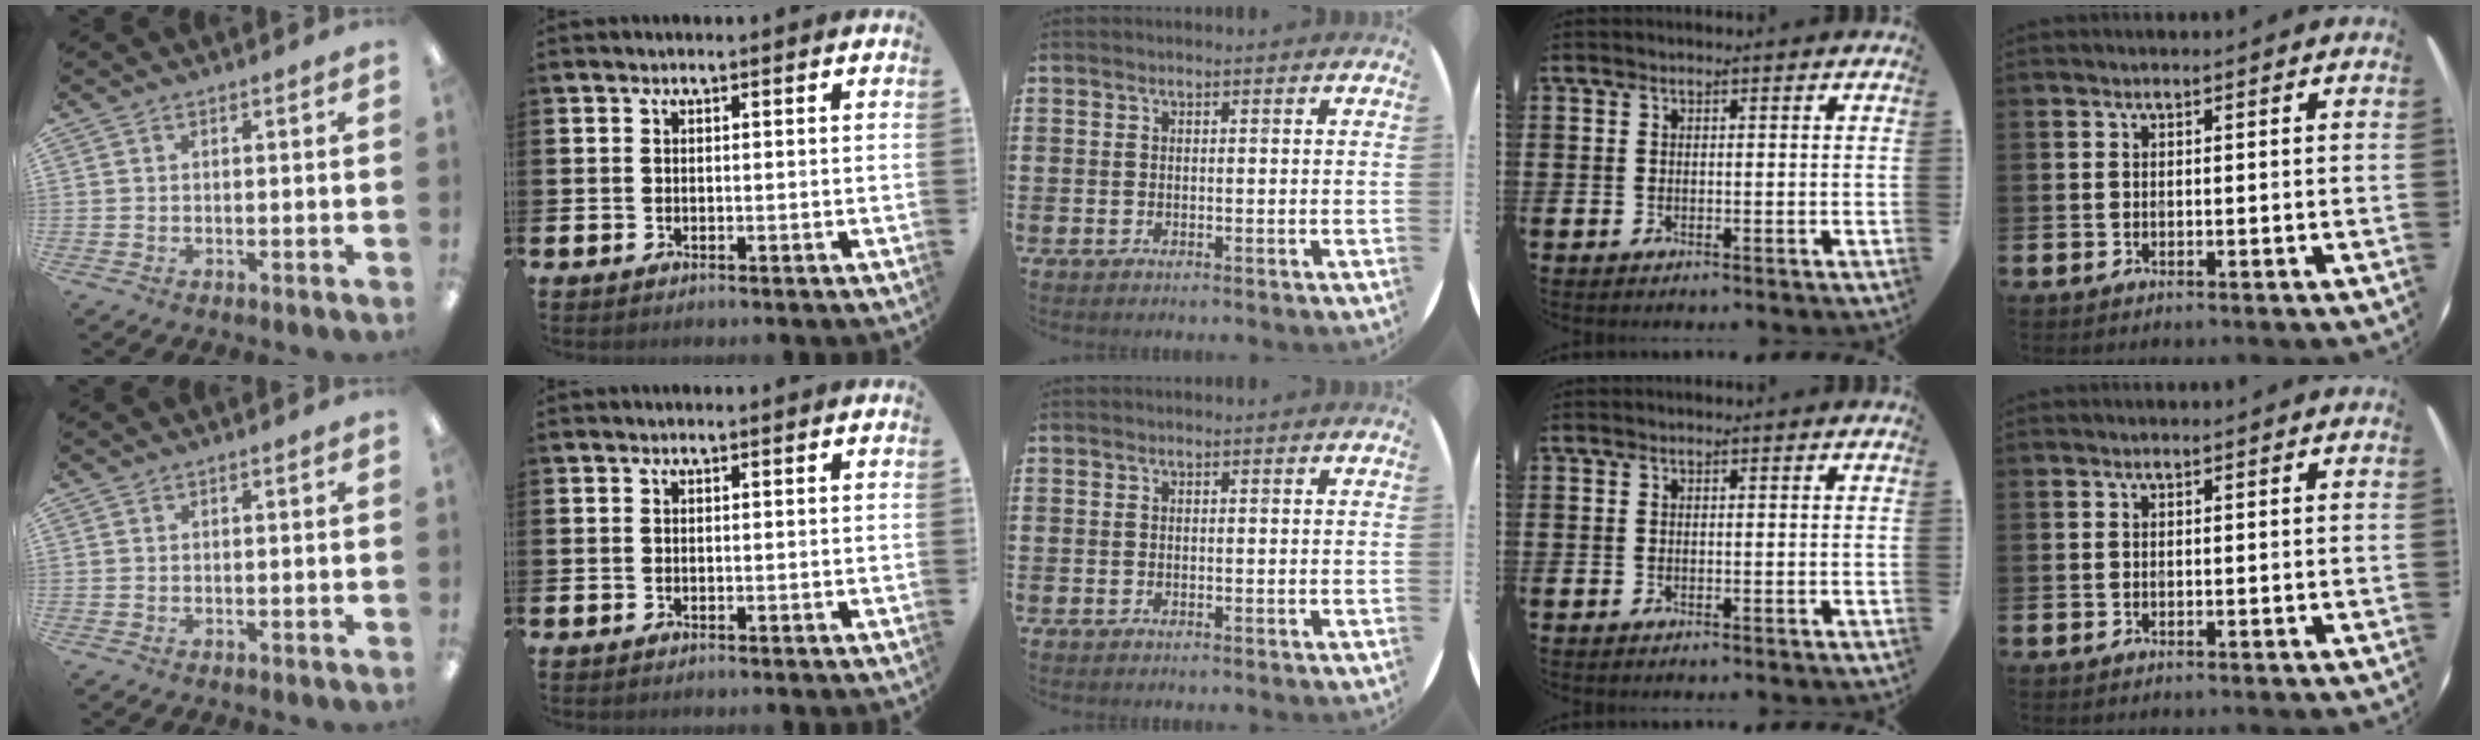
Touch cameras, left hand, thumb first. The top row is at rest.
{}